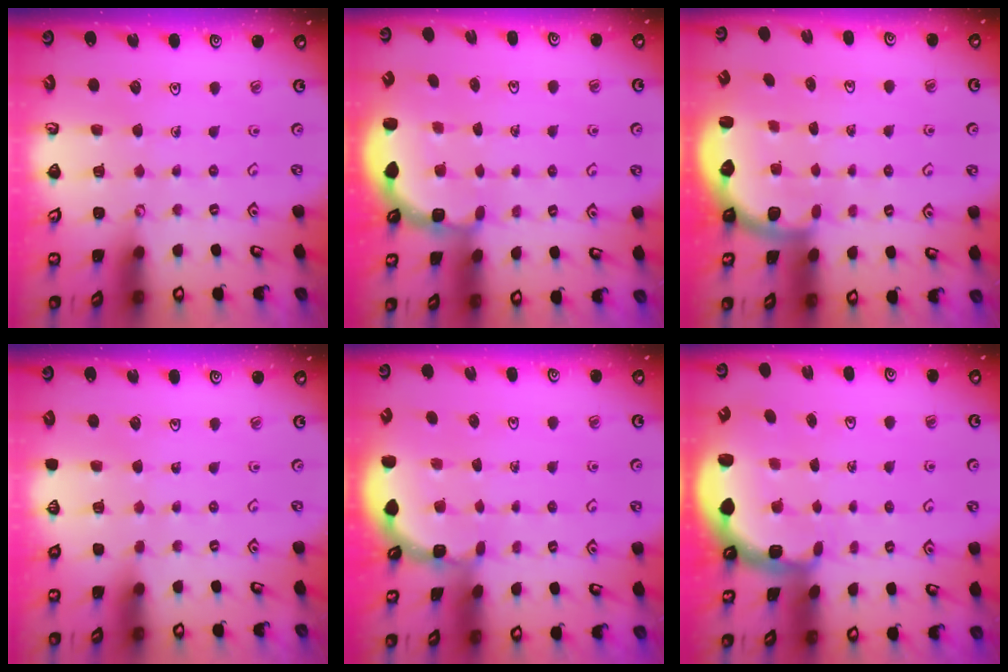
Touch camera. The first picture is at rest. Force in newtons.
{"total": 2.7, "press": 2.4, "slide": 1.4}
{"total": 2.1, "press": 1.9, "slide": 0.8}
{"total": 0.0}
{"total": 1.5, "press": 1.5, "slide": 0.1}
{"total": 2.1, "press": 1.9, "slide": 0.8}